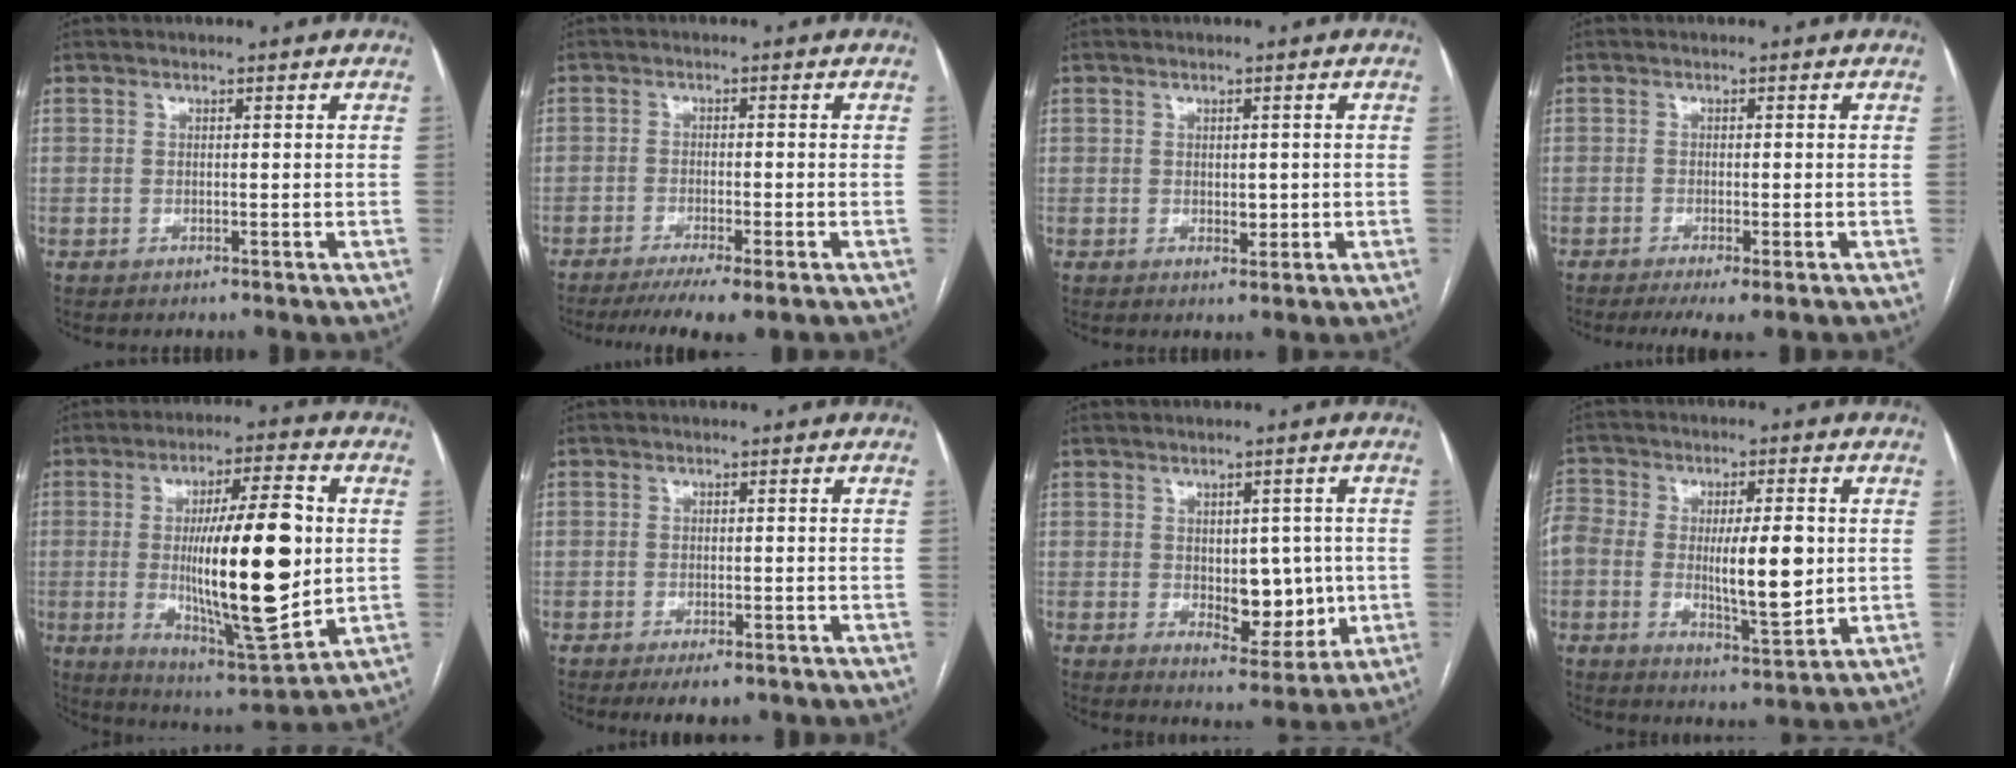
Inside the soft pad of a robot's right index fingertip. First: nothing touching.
{"total": 7.7, "force": [-5.8, 0.3, 5.1], "torque": [-0.073, -0.017, -0.090]}
{"total": 1.9, "force": [-0.1, 1.2, 1.5], "torque": [-0.020, -0.002, 0.004]}
{"total": 4.7, "force": [-3.3, 0.4, 3.3], "torque": [-0.047, -0.013, -0.051]}
{"total": 20.7, "force": [0.2, 3.7, 20.3], "torque": [-0.347, -0.006, 0.009]}
{"total": 3.6, "force": [-2.7, 1.8, 1.7], "torque": [-0.015, 0.000, -0.031]}
{"total": 7.7, "force": [-0.4, 4.2, 6.5], "torque": [-0.076, 0.001, 0.008]}
{"total": 18.7, "force": [-0.1, 9.0, 16.3], "torque": [-0.334, 0.012, 0.007]}